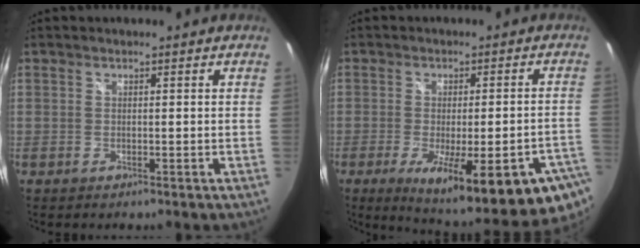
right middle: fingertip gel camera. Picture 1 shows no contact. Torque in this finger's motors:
{"motor_torque": [1.87, -0.28, 0.42, 0.21]}